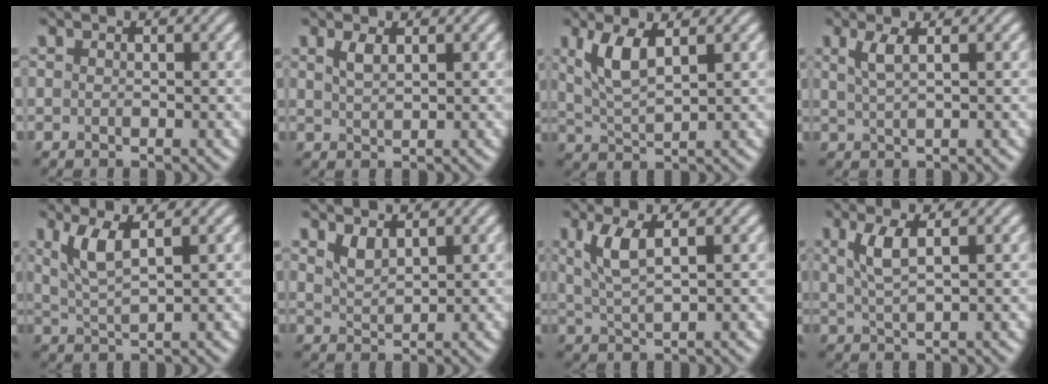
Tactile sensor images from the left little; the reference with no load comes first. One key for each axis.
{"total": 1.5, "fx": 0.9, "fy": 0.5, "fz": 1.1, "tx": -0.024, "ty": 0.001, "tz": 0.020}
{"total": 3.7, "fx": 1.7, "fy": 1.2, "fz": 3.1, "tx": -0.072, "ty": -0.002, "tz": 0.038}
{"total": 2.2, "fx": 0.9, "fy": 0.7, "fz": 1.9, "tx": -0.034, "ty": 0.001, "tz": 0.017}
{"total": 3.6, "fx": 1.6, "fy": 0.9, "fz": 3.1, "tx": -0.068, "ty": -0.003, "tz": 0.037}
{"total": 1.7, "fx": 1.3, "fy": 0.6, "fz": 1.0, "tx": -0.024, "ty": -0.006, "tz": 0.031}
{"total": 3.5, "fx": 1.4, "fy": 0.9, "fz": 3.2, "tx": -0.069, "ty": -0.001, "tz": 0.032}
{"total": 2.9, "fx": 1.1, "fy": 0.8, "fz": 2.6, "tx": -0.054, "ty": -0.002, "tz": 0.024}